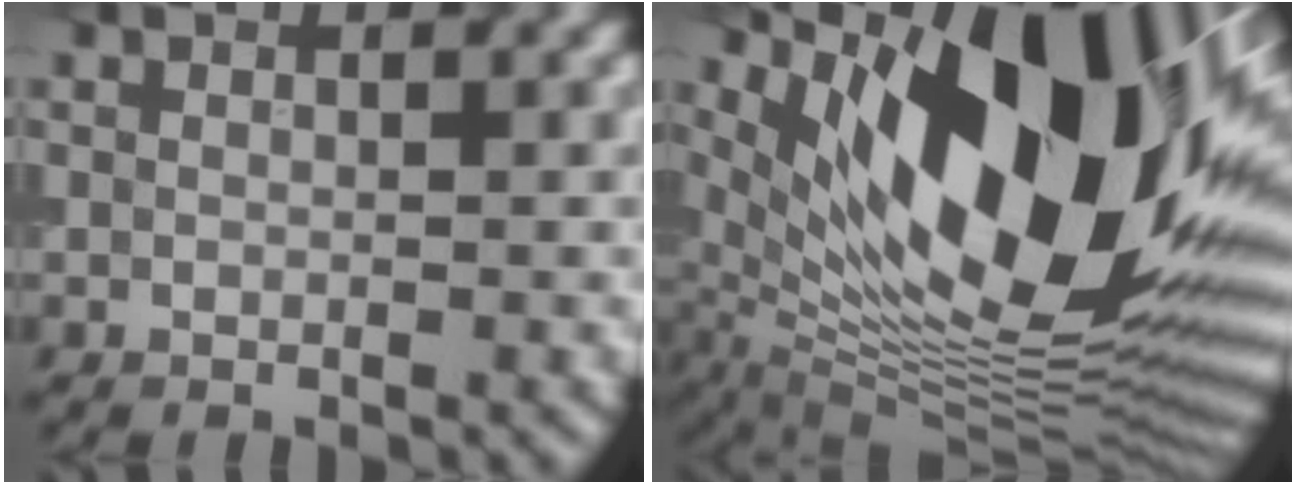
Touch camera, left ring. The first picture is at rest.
{"total": 18.6, "force": [6.4, 7.8, 15.5], "torque": [-0.230, 0.002, 0.111]}